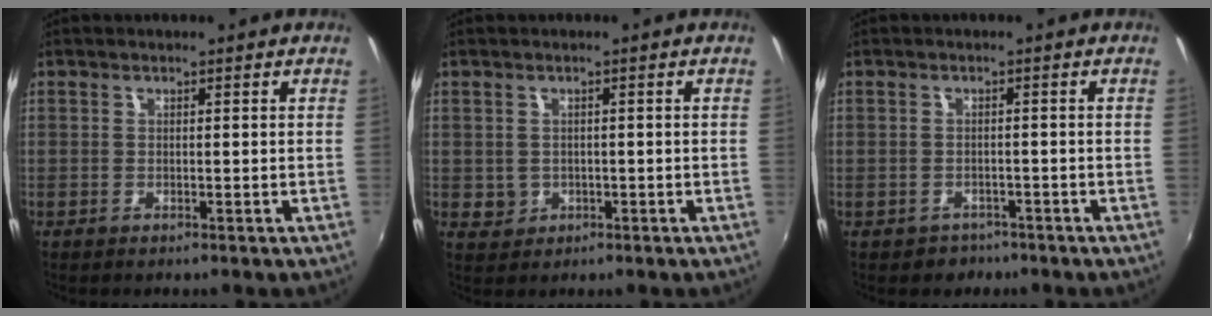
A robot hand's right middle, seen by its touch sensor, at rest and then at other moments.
{"total": 2.8, "force": [-0.2, 2.7, 0.7], "torque": [-0.012, -0.001, 0.002]}
{"total": 2.6, "force": [-1.7, 1.9, 0.0], "torque": [-0.008, 0.001, -0.024]}